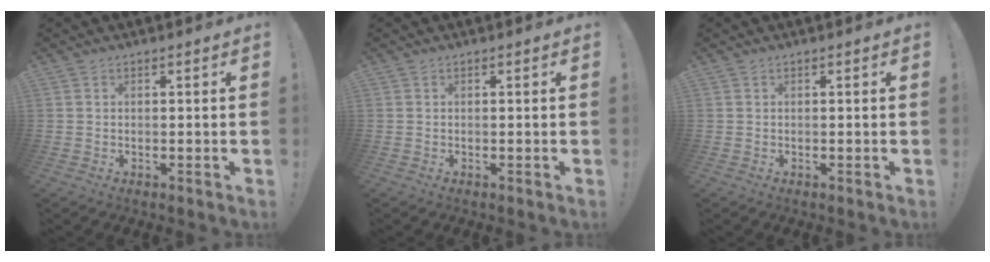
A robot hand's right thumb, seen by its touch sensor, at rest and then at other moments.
{"total": 0.0}
{"total": 0.0}